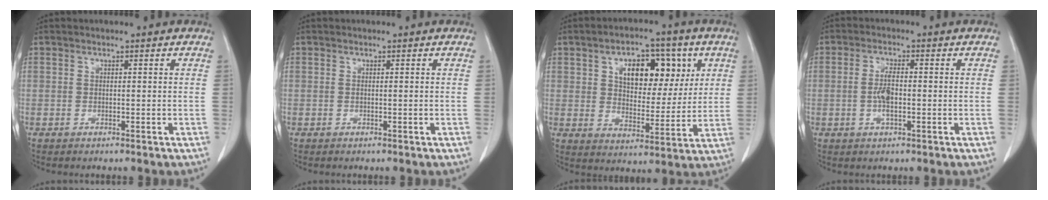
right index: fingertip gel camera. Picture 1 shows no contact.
{"total": 0.0}
{"total": 12.5, "force": [4.6, 7.1, 9.2], "torque": [-0.136, 0.024, 0.079]}
{"total": 3.8, "force": [-0.6, 1.0, 3.6], "torque": [-0.078, 0.002, -0.010]}